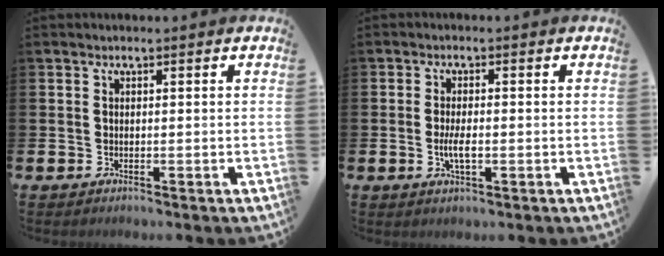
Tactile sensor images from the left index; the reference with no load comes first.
{"total": 3.1, "force": [-0.5, 1.1, 2.8], "torque": [-0.051, 0.000, -0.008]}